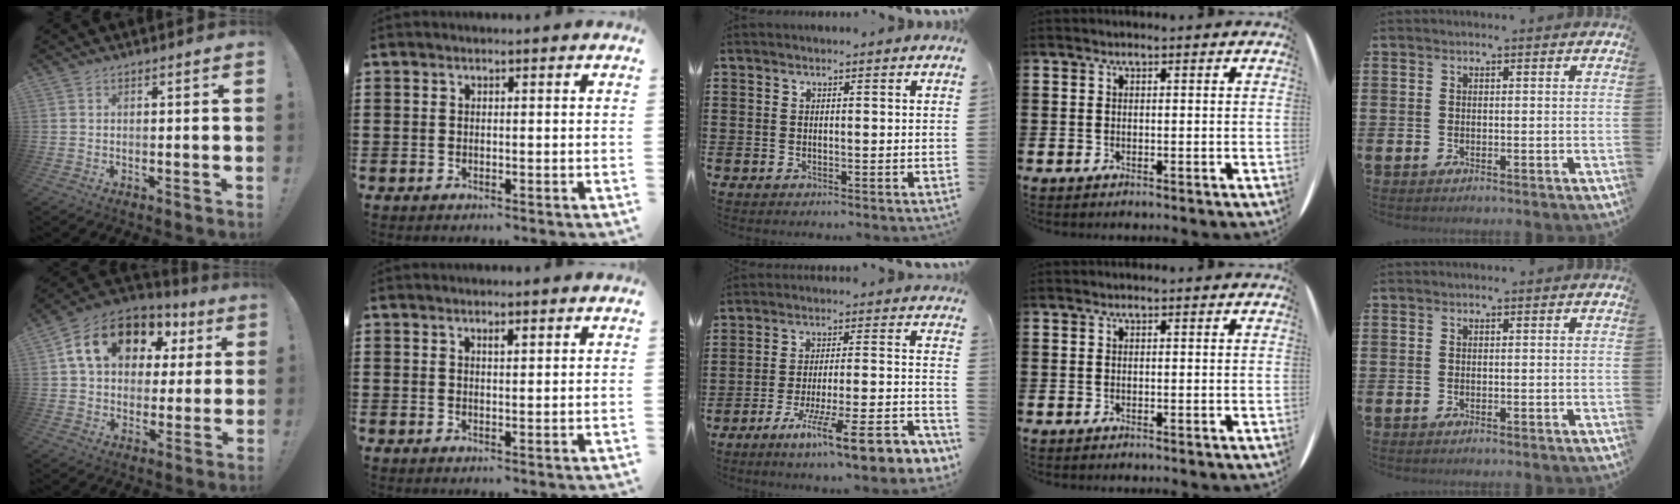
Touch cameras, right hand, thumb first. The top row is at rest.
{"thumb": {"total": 18.6, "force": [7.6, 12.9, 11.0], "torque": [-0.176, -0.015, 0.143]}, "index": {"total": 1.2, "force": [0.5, 0.3, 1.0], "torque": [-0.019, 0.003, 0.007]}, "middle": {"total": 11.5, "force": [-8.4, 0.9, 7.8], "torque": [-0.121, 0.014, -0.154]}}